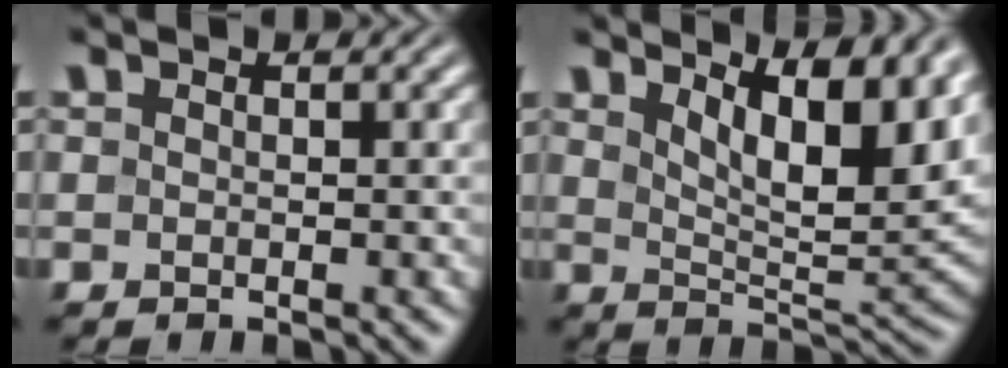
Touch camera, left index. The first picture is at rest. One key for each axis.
{"total": 8.9, "fx": 4.5, "fy": 2.9, "fz": 7.2, "tx": -0.107, "ty": -0.002, "tz": 0.072}